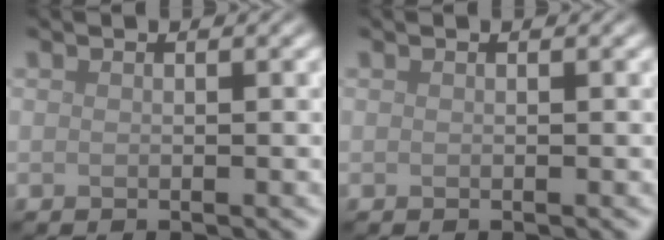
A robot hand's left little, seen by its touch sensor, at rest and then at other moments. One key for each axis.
{"total": 0.0}